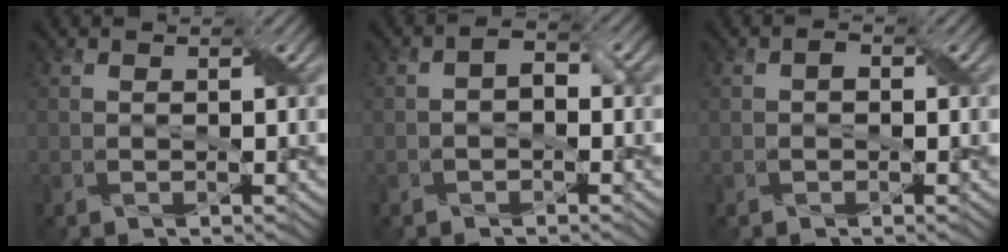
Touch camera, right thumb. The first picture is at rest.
{"total": 2.2, "force": [-0.4, 1.3, 1.7], "torque": [-0.031, 0.005, -0.011]}
{"total": 0.9, "force": [-0.1, 0.6, 0.6], "torque": [-0.010, 0.002, -0.004]}